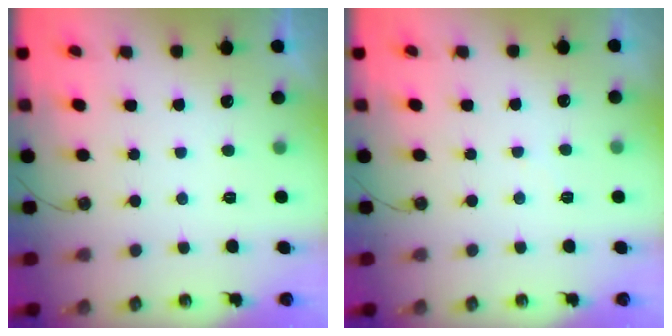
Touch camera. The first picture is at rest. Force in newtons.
{"total": 3.5, "press": 3.5, "slide": 0.6}